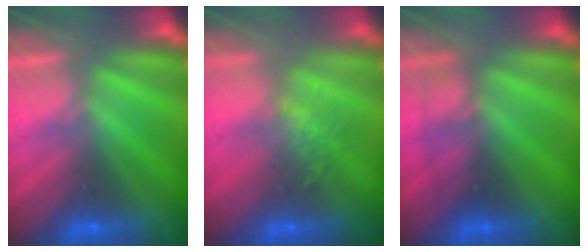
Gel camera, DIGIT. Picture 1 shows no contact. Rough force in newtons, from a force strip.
{"total": 2.6}
{"total": 2.7}